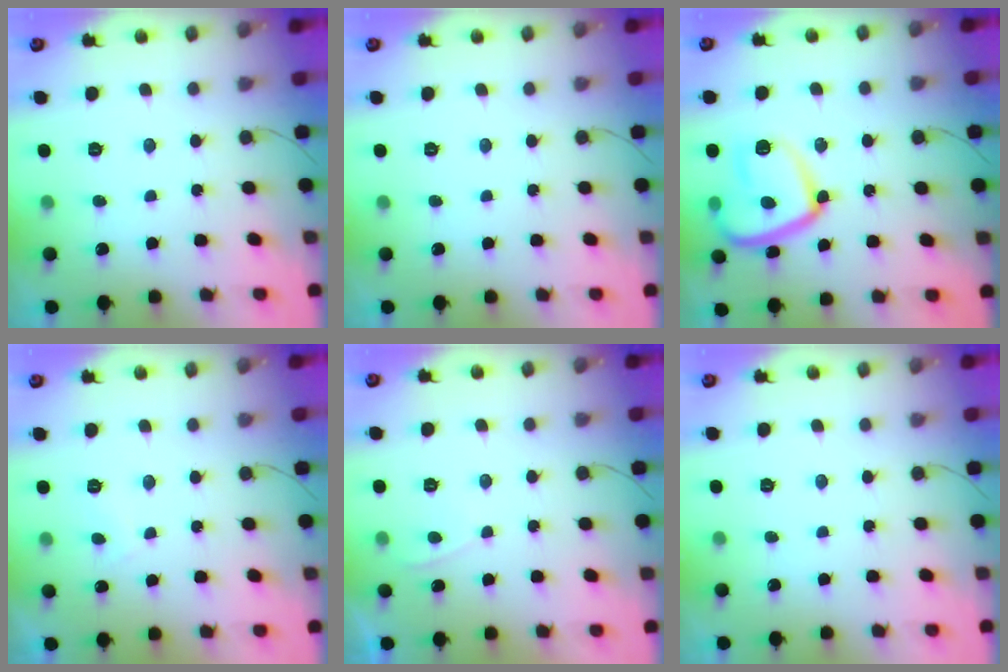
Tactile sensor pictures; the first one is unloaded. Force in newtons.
{"total": 0.0}
{"total": 16.0, "press": 16.0, "slide": 1.6}
{"total": 1.1, "press": 0.9, "slide": 0.6}
{"total": 0.7, "press": 0.6, "slide": 0.5}
{"total": 0.0}